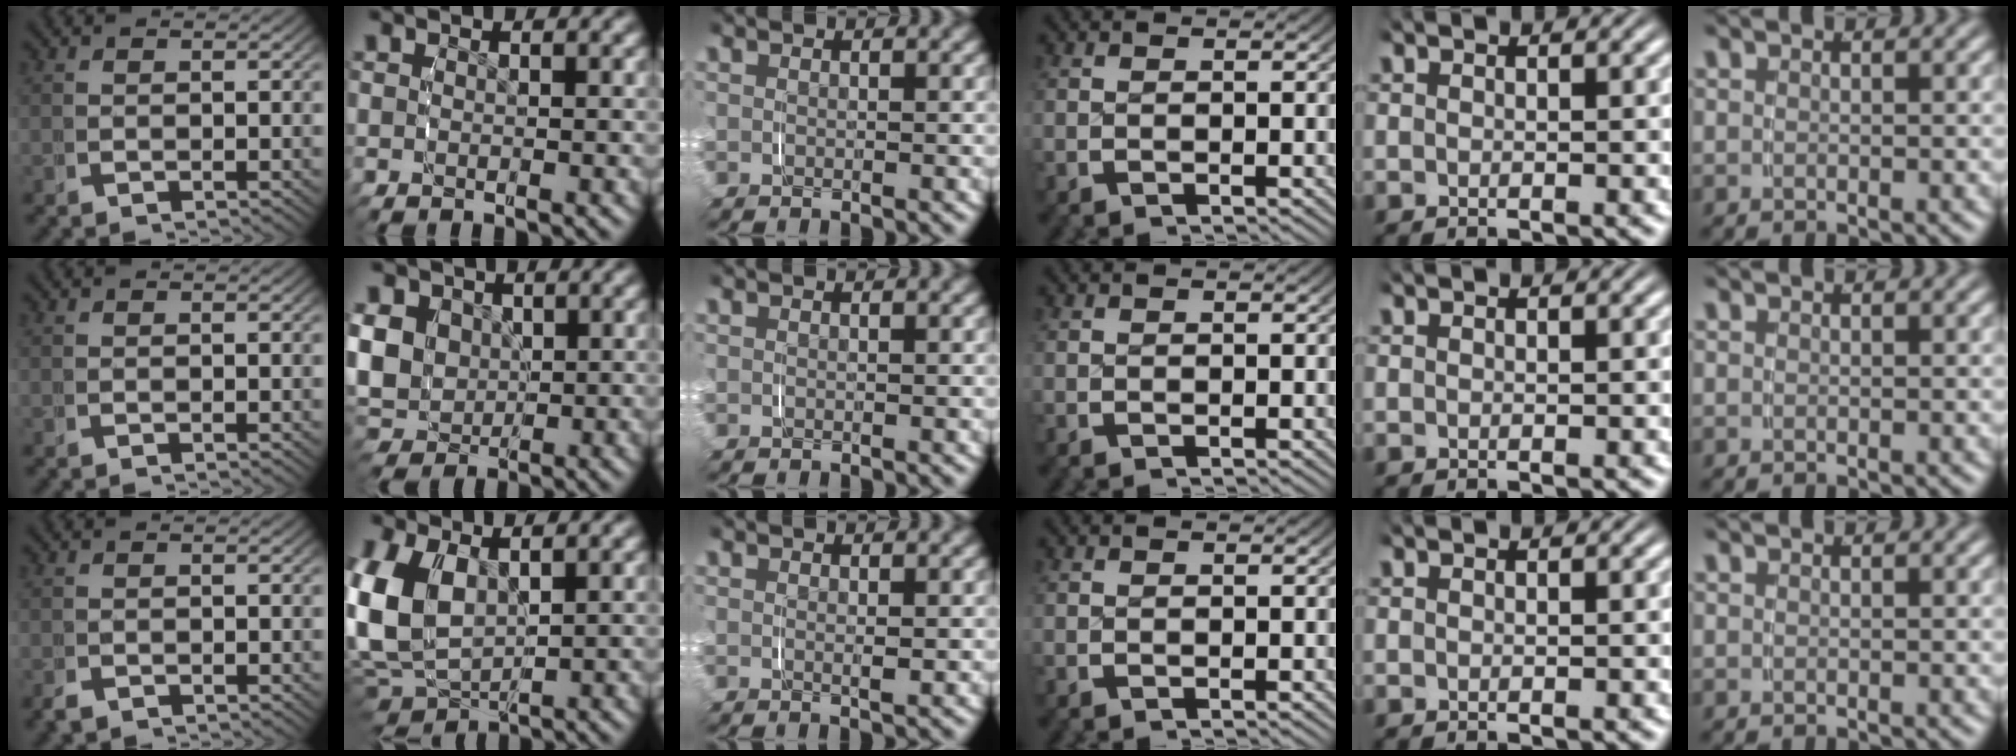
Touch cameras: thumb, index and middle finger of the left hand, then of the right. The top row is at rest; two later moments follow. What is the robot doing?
{"motion": "grasp_and_lifting", "object": "toothpaste"}